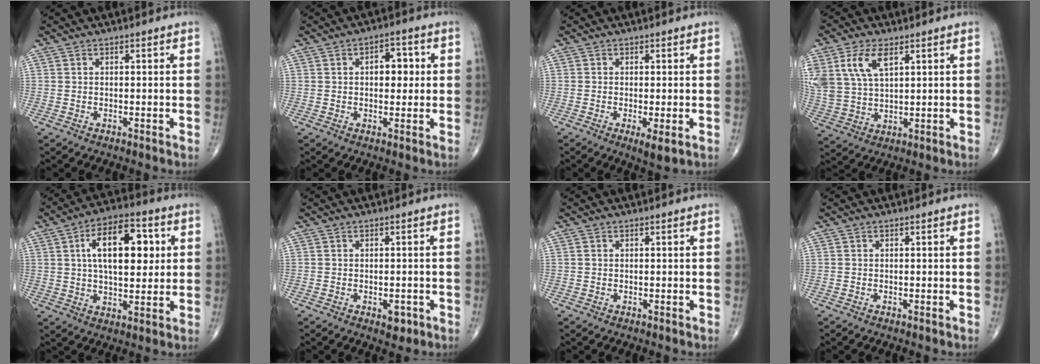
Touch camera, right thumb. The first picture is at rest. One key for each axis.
{"total": 5.8, "fx": 0.9, "fy": 3.5, "fz": 4.6, "tx": -0.039, "ty": 0.007, "tz": 0.009}
{"total": 3.5, "fx": -1.1, "fy": 0.8, "fz": 3.2, "tx": -0.059, "ty": -0.012, "tz": -0.018}
{"total": 11.3, "fx": 5.0, "fy": 6.1, "fz": 8.2, "tx": -0.174, "ty": -0.008, "tz": 0.108}
{"total": 15.2, "fx": 3.6, "fy": 7.6, "fz": 12.7, "tx": -0.178, "ty": 0.006, "tz": 0.055}
{"total": 2.5, "fx": -1.0, "fy": 1.4, "fz": 1.8, "tx": -0.011, "ty": 0.004, "tz": -0.008}
{"total": 0.0}
{"total": 0.0}